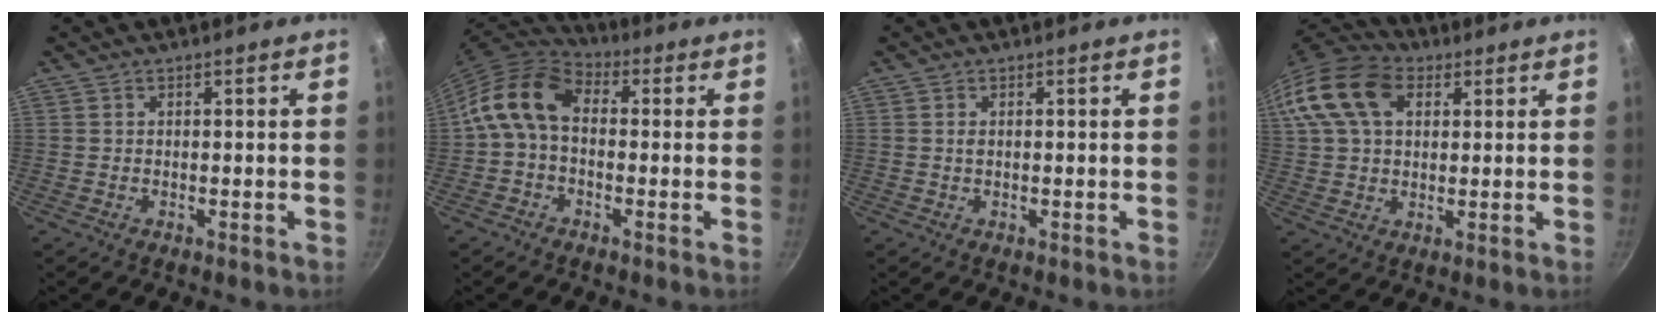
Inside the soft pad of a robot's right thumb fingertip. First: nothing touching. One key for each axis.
{"total": 11.4, "fx": 0.4, "fy": 7.8, "fz": 8.2, "tx": -0.144, "ty": 0.033, "tz": -0.014}
{"total": 0.8, "fx": 0.2, "fy": 0.5, "fz": 0.6, "tx": -0.010, "ty": 0.001, "tz": 0.003}
{"total": 17.1, "fx": 5.8, "fy": 11.4, "fz": 11.2, "tx": -0.224, "ty": 0.019, "tz": 0.092}